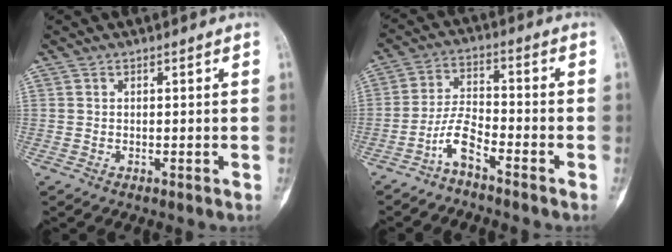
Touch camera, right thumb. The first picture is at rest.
{"total": 5.6, "force": [-4.1, 1.4, 3.6], "torque": [-0.073, 0.039, -0.085]}